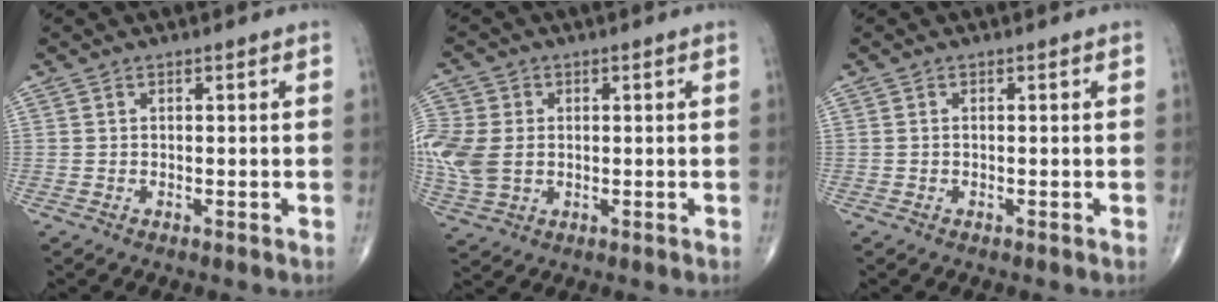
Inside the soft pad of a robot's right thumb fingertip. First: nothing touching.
{"total": 11.0, "force": [-0.1, 8.3, 7.2], "torque": [-0.183, 0.000, 0.001]}
{"total": 0.0}